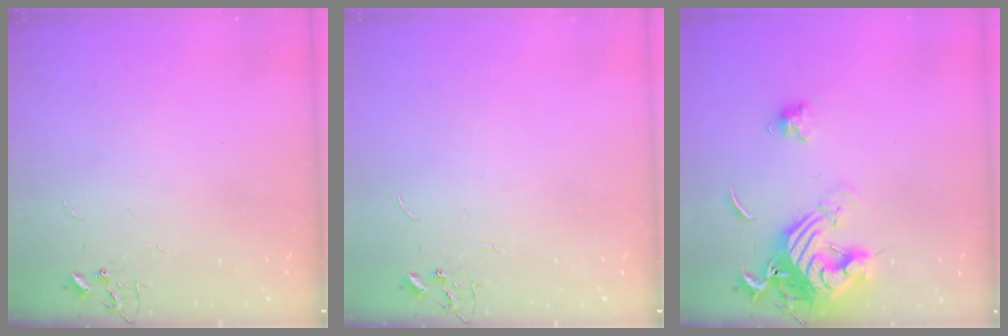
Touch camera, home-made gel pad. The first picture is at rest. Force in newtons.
{"total": 0.0}
{"total": 15.5, "press": 15.4, "slide": 1.8}